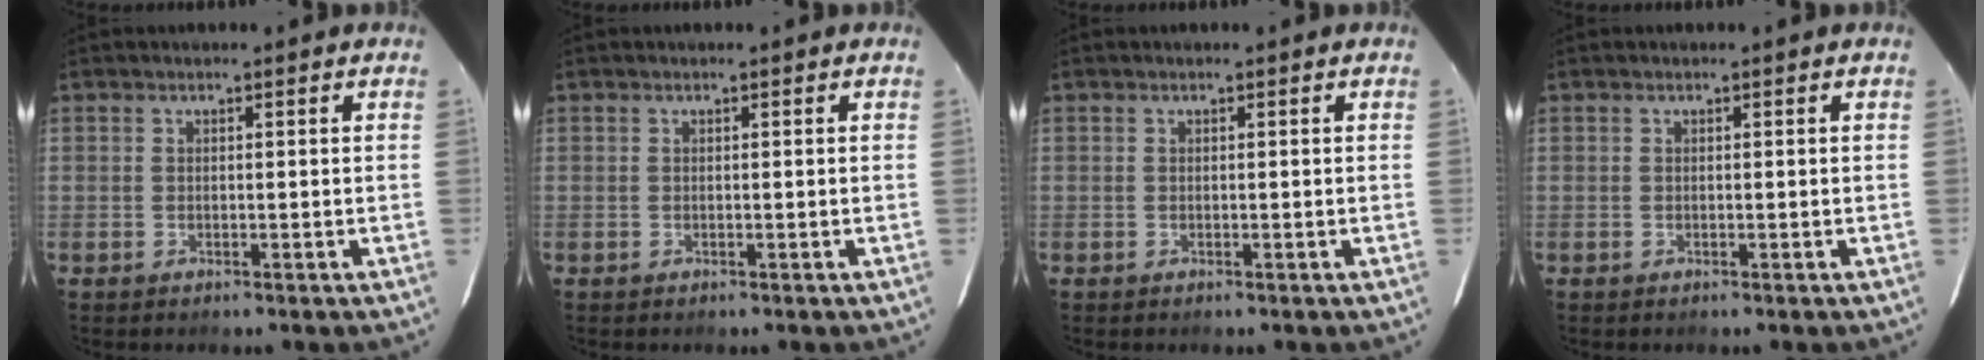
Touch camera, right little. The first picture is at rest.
{"total": 0.0}
{"total": 0.0}
{"total": 0.0}